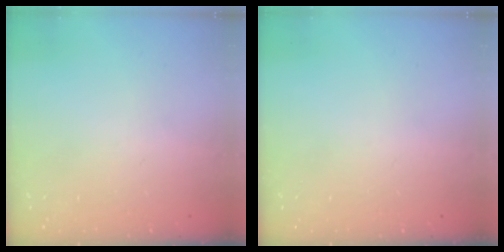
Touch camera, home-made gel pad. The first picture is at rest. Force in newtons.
{"total": 0.0}